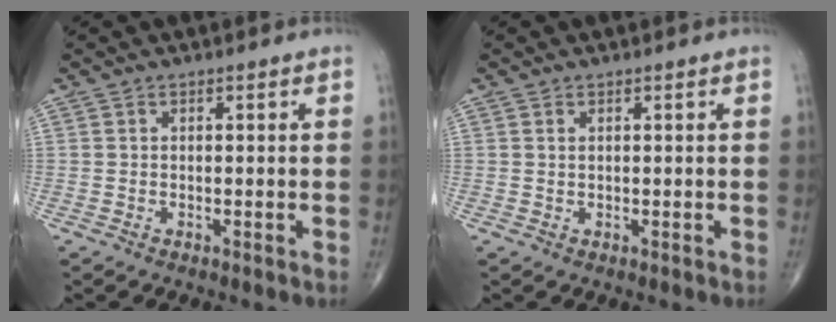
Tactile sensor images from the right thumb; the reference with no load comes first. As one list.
[{"total": 0.6, "force": [0.3, 0.3, 0.4], "torque": [-0.010, 0.001, 0.007]}]